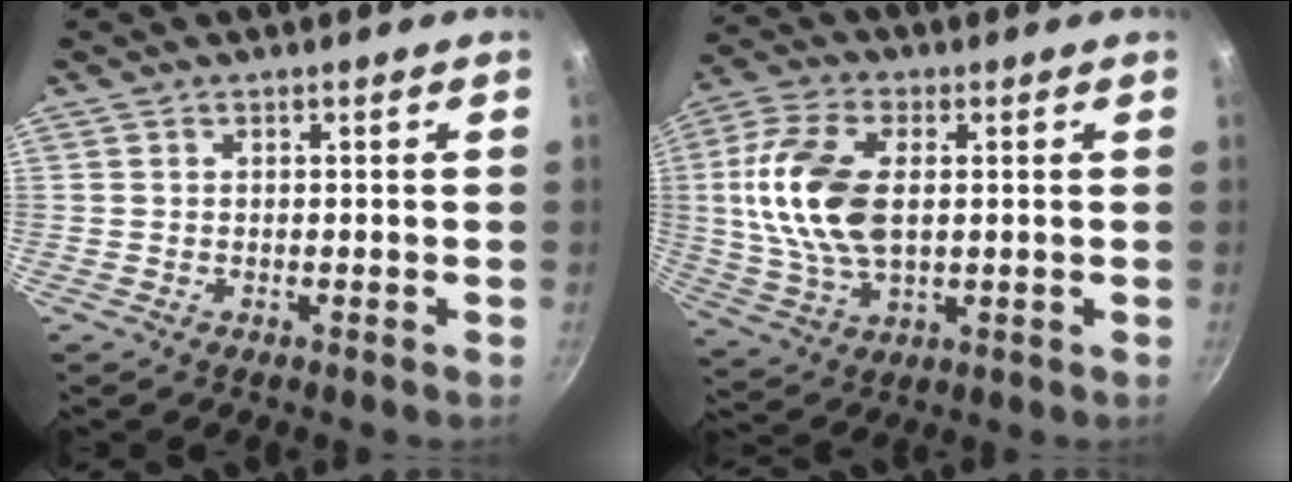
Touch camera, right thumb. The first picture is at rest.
{"total": 16.0, "force": [1.5, 8.9, 13.3], "torque": [-0.276, 0.001, 0.030]}